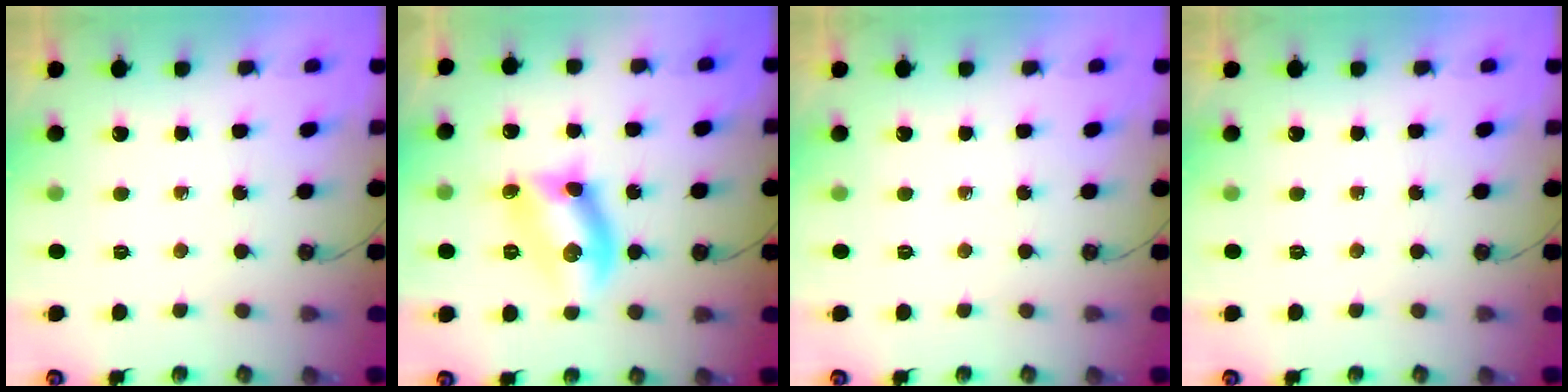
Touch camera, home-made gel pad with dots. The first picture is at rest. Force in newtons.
{"total": 10.7, "press": 10.7, "slide": 0.7}
{"total": 0.0}
{"total": 0.0}